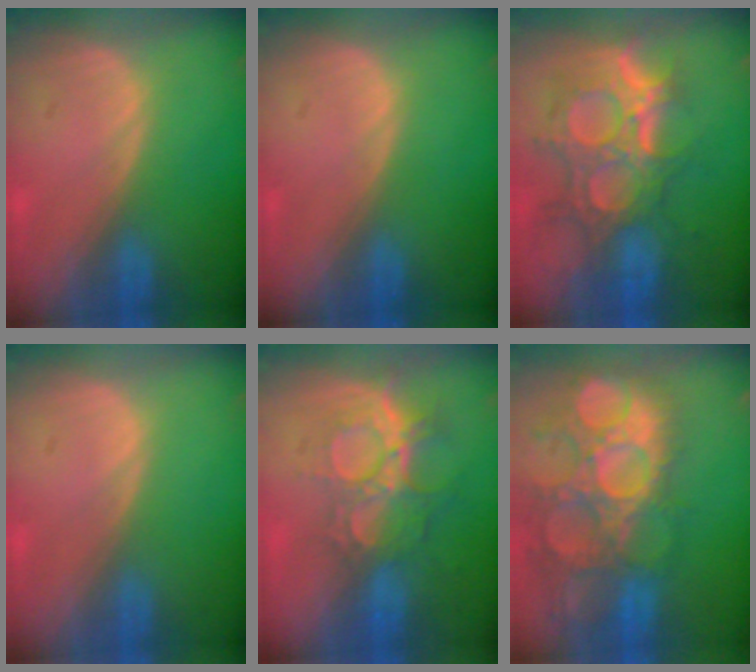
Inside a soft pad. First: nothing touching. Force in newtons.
{"total": 0.0}
{"total": 12.0, "press": 10.7, "slide": 5.3}
{"total": 0.0}
{"total": 9.4, "press": 8.0, "slide": 5.0}
{"total": 15.0, "press": 12.6, "slide": 8.2}